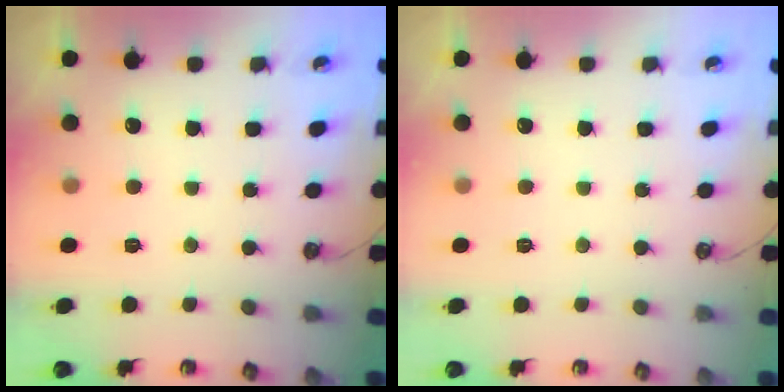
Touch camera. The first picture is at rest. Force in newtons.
{"total": 0.0}